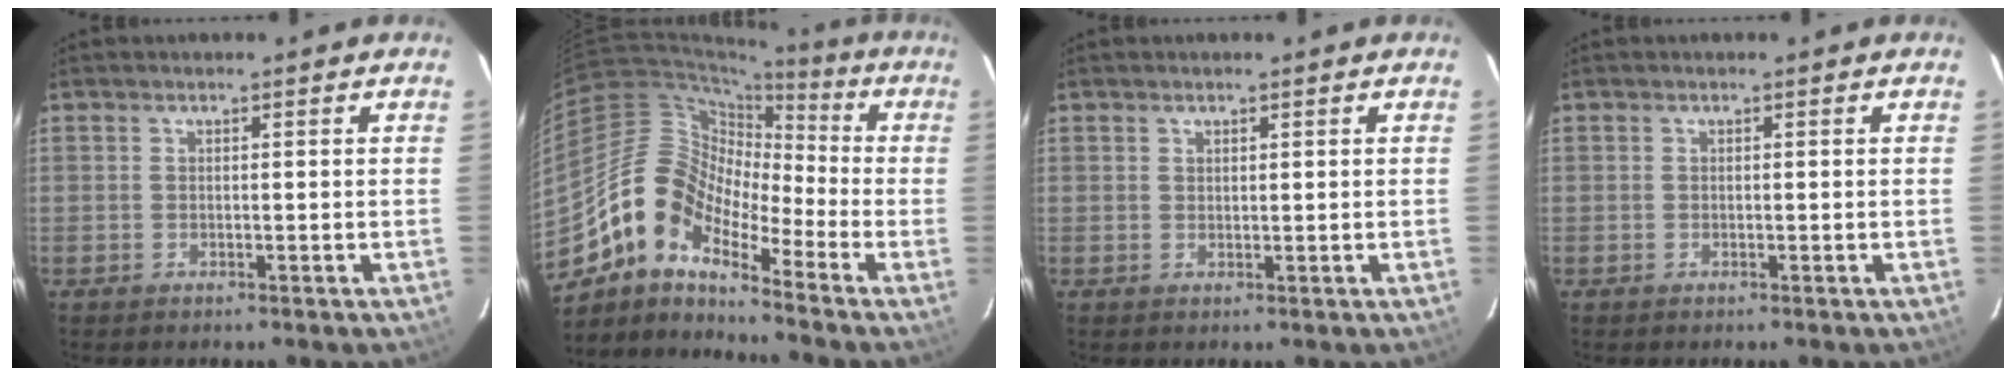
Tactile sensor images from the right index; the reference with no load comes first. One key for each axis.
{"total": 12.4, "fx": -8.4, "fy": 5.4, "fz": 7.3, "tx": -0.117, "ty": 0.016, "tz": -0.179}
{"total": 0.7, "fx": 0.6, "fy": 0.4, "fz": 0.2, "tx": -0.002, "ty": 0.002, "tz": 0.010}
{"total": 0.0}